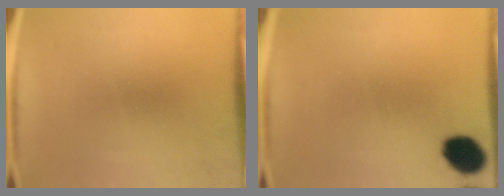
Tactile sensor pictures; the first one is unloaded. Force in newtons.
{"total": 8.6}